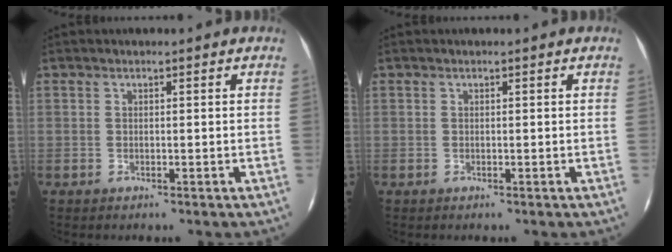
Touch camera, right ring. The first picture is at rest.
{"total": 0.0}